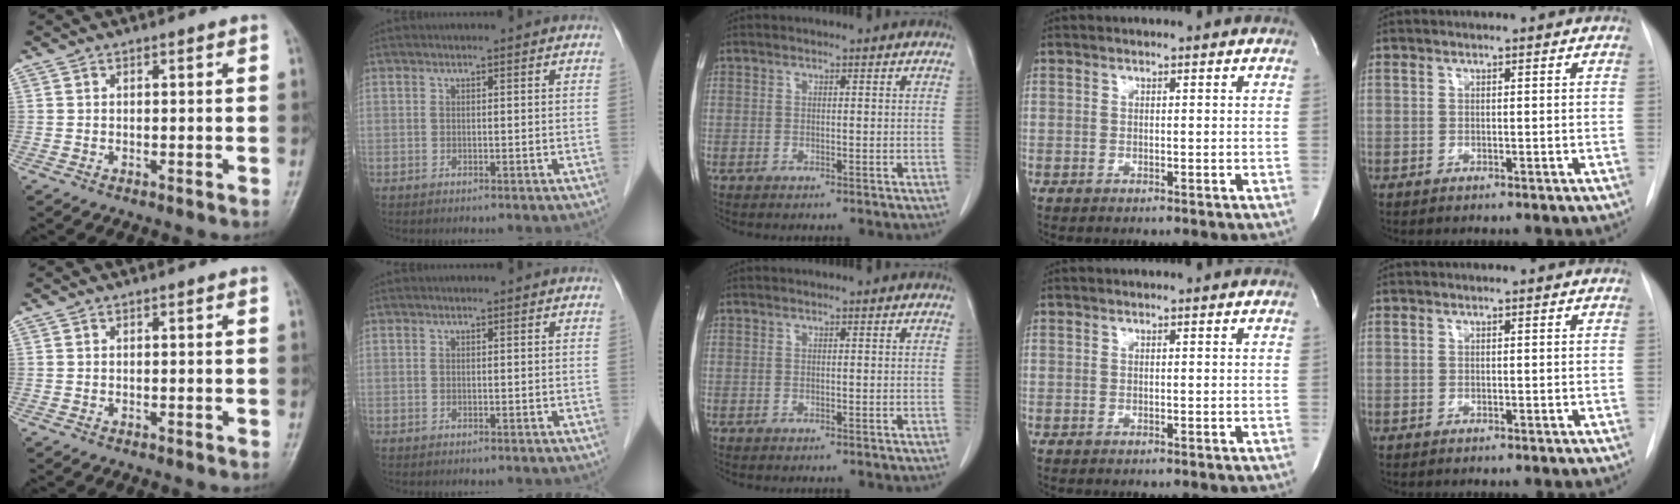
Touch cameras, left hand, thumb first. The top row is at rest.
{}